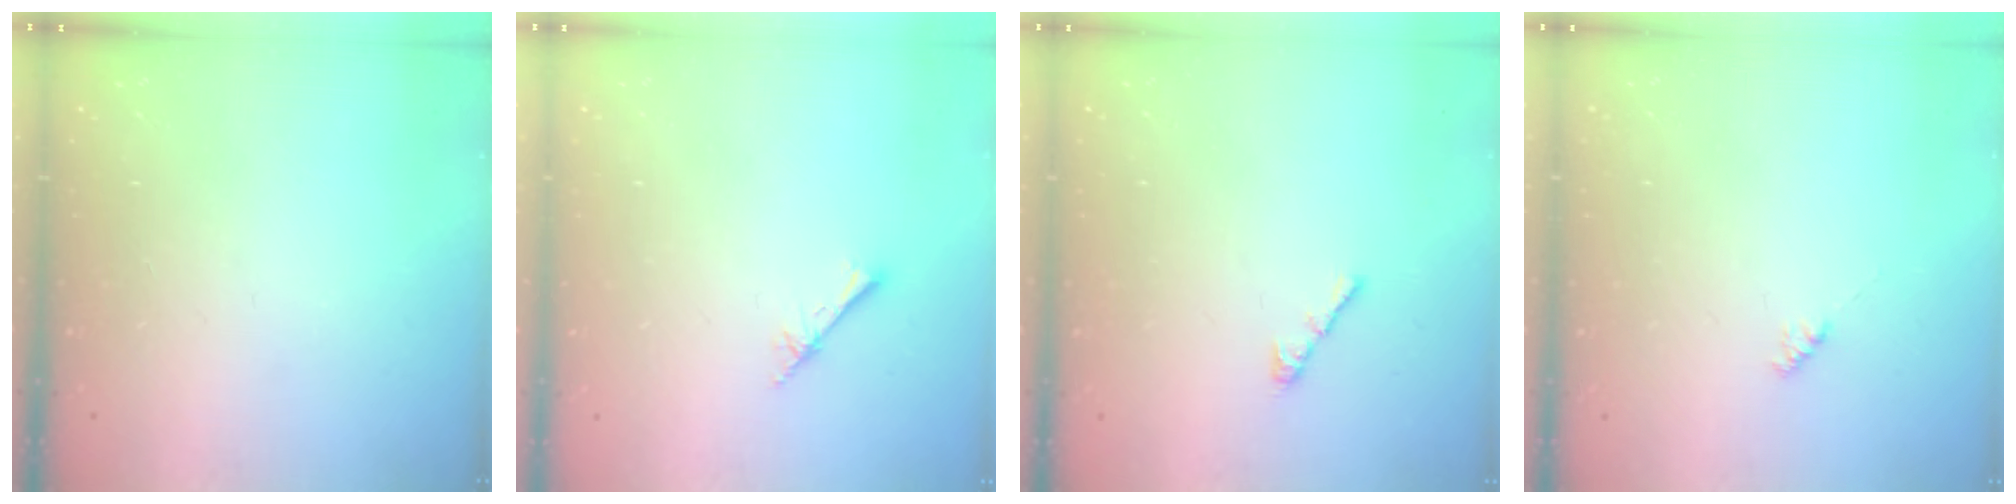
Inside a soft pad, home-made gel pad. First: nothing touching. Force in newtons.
{"total": 2.6, "press": 2.6, "slide": 0.3}
{"total": 3.0, "press": 2.9, "slide": 0.8}
{"total": 2.1, "press": 2.0, "slide": 0.5}